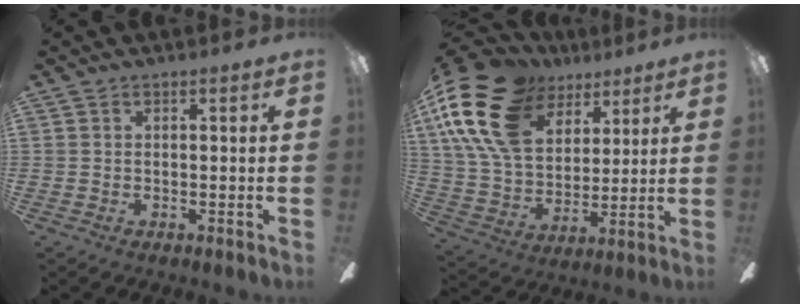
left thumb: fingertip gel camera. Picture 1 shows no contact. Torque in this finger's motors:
{"motor_torque": [0.62, 0.75, 1.39, -1.38, 0.73]}